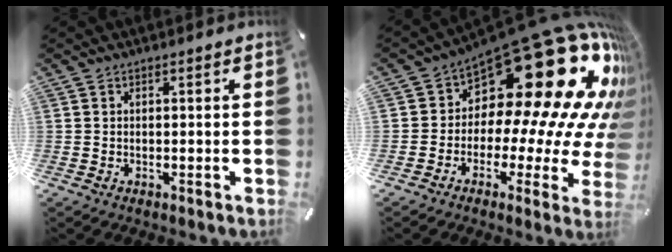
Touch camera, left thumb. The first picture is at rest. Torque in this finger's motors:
{"motor_torque": [1.60, 1.61, 1.45, 0.68, 0.12]}